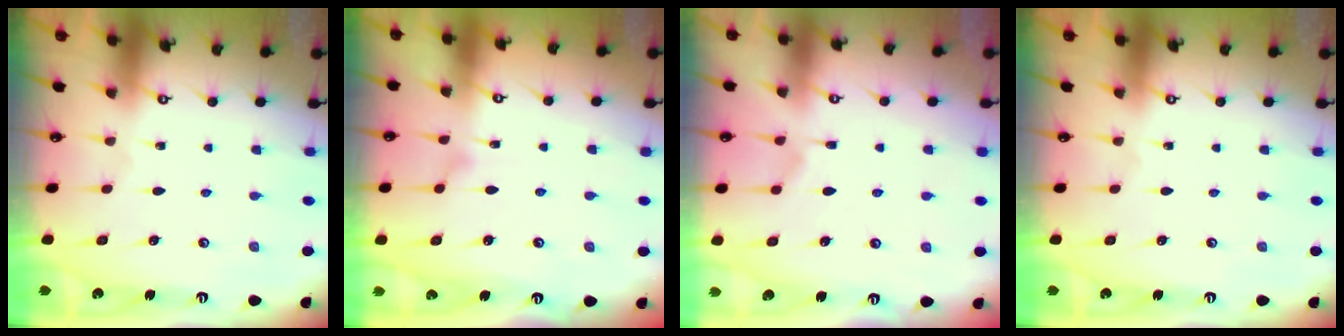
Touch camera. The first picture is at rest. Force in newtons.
{"total": 3.6, "press": 3.5, "slide": 0.4}
{"total": 1.6, "press": 0.8, "slide": 1.4}
{"total": 0.0}